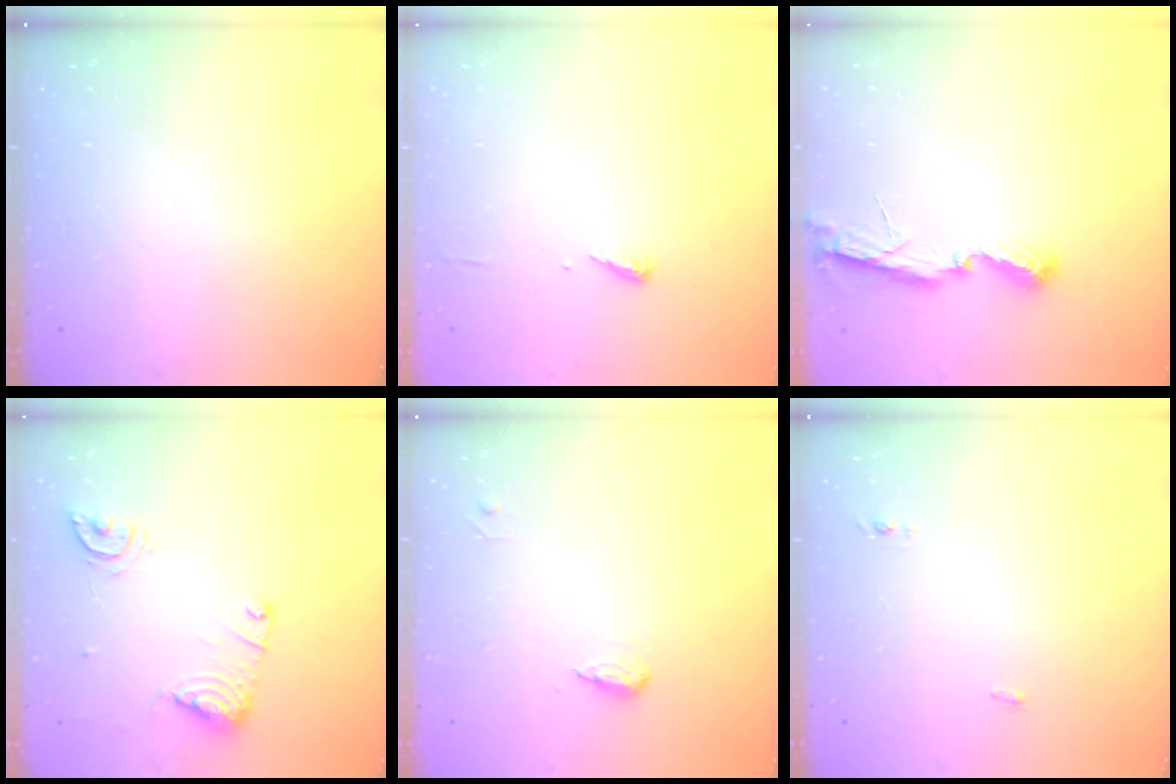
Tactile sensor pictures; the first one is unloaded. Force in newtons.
{"total": 3.5, "press": 3.4, "slide": 0.4}
{"total": 7.1, "press": 7.0, "slide": 0.4}
{"total": 10.7, "press": 10.6, "slide": 0.8}
{"total": 5.5, "press": 5.5, "slide": 1.0}
{"total": 3.2, "press": 3.0, "slide": 1.0}